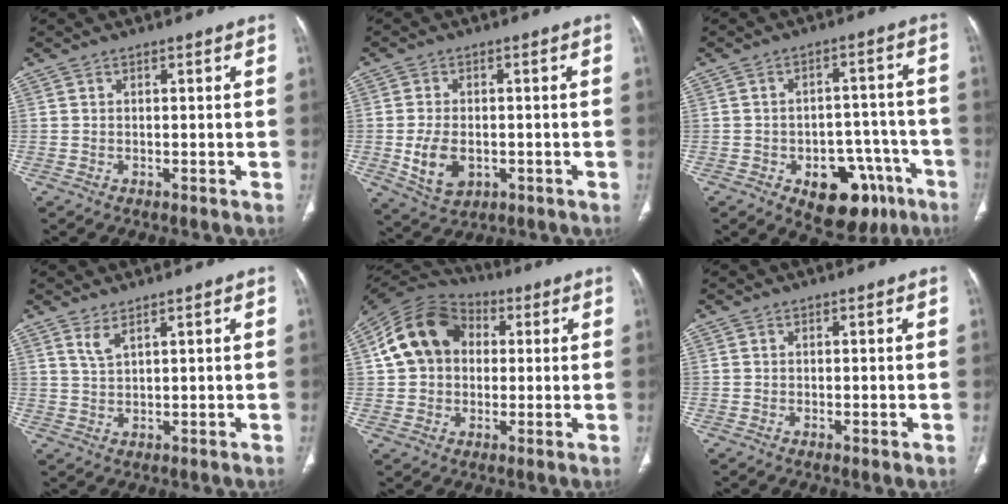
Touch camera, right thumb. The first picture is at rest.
{"total": 7.7, "force": [-1.7, 5.1, 5.5], "torque": [-0.095, 0.001, -0.017]}
{"total": 13.5, "force": [-7.1, 8.2, 8.0], "torque": [-0.062, 0.048, -0.089]}
{"total": 2.4, "force": [1.7, 0.5, 1.6], "torque": [-0.038, -0.010, 0.042]}
{"total": 14.3, "force": [2.3, 11.5, 8.3], "torque": [-0.137, 0.026, 0.029]}
{"total": 1.3, "force": [-0.5, 0.1, 1.2], "torque": [-0.020, -0.003, -0.009]}